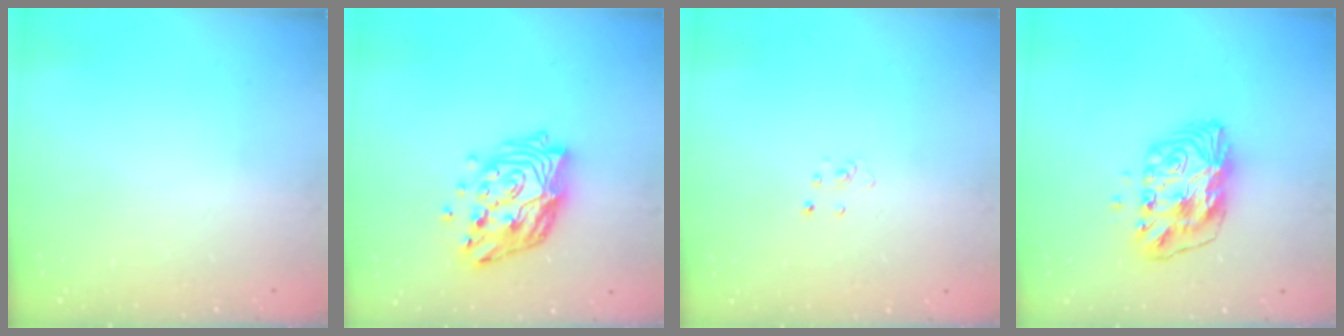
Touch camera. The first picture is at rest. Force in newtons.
{"total": 16.5, "press": 16.4, "slide": 1.7}
{"total": 2.3, "press": 2.3, "slide": 0.2}
{"total": 9.9, "press": 9.9, "slide": 0.9}